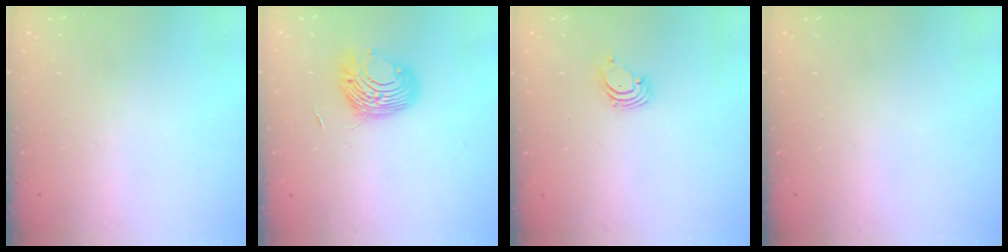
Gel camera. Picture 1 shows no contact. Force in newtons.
{"total": 9.4, "press": 9.3, "slide": 1.0}
{"total": 1.5, "press": 1.5, "slide": 0.1}
{"total": 0.0}